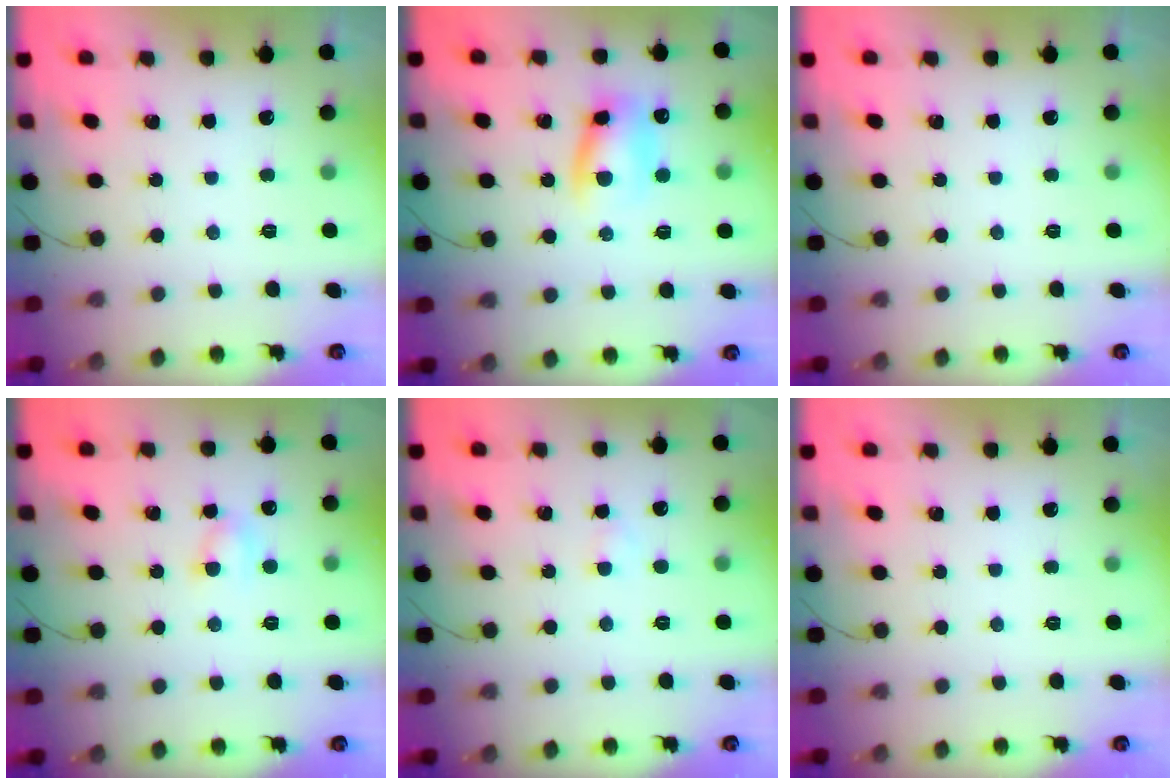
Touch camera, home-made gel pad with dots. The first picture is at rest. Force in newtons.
{"total": 10.4, "press": 10.3, "slide": 1.7}
{"total": 0.0}
{"total": 3.8, "press": 3.6, "slide": 1.0}
{"total": 1.3, "press": 1.1, "slide": 0.7}
{"total": 0.0}